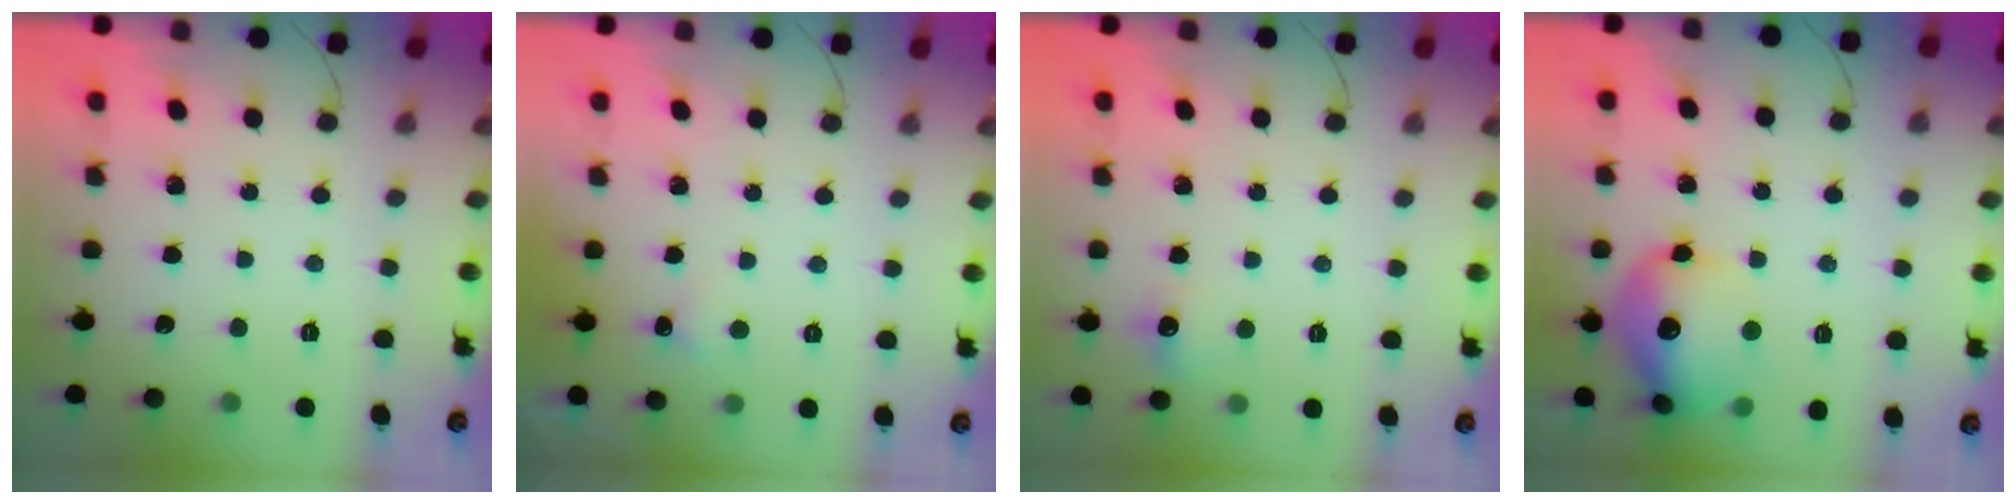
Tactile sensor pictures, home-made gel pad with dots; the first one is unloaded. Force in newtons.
{"total": 3.7, "press": 3.4, "slide": 1.2}
{"total": 6.0, "press": 5.9, "slide": 1.1}
{"total": 16.1, "press": 16.0, "slide": 1.7}